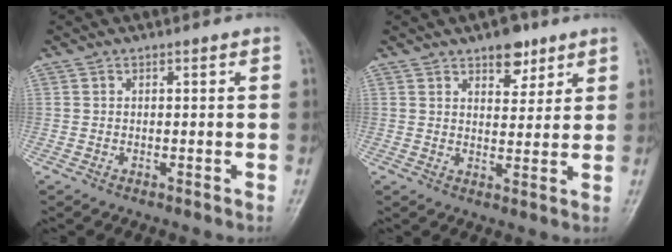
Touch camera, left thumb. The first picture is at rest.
{"total": 5.8, "force": [3.8, 3.0, 3.1], "torque": [-0.017, -0.021, 0.056]}